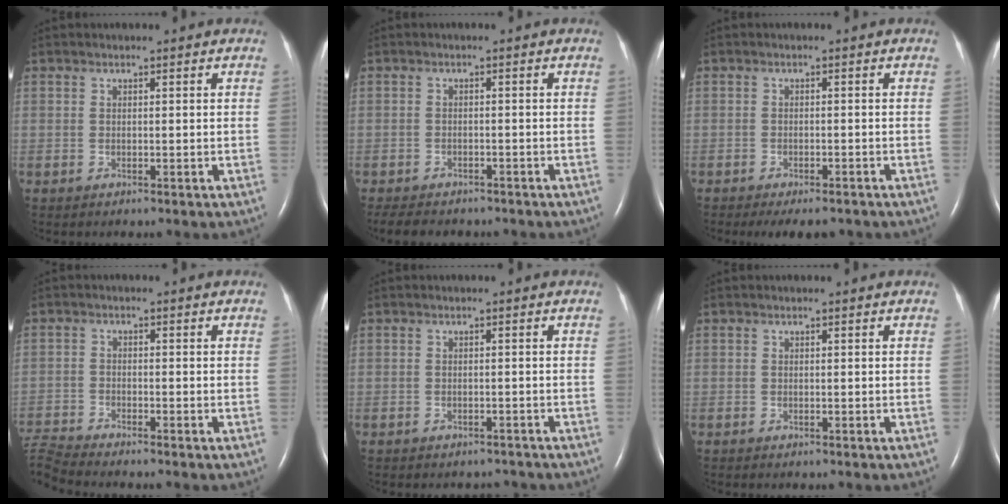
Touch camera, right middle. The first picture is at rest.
{"total": 8.5, "force": [-7.2, 3.1, 3.2], "torque": [-0.058, -0.003, -0.093]}
{"total": 6.1, "force": [-5.0, 2.2, 2.8], "torque": [-0.032, -0.006, -0.064]}
{"total": 5.4, "force": [-5.3, -0.8, 0.7], "torque": [-0.026, -0.015, -0.102]}
{"total": 3.8, "force": [-3.4, 1.6, 0.6], "torque": [-0.008, 0.003, -0.039]}
{"total": 0.0}